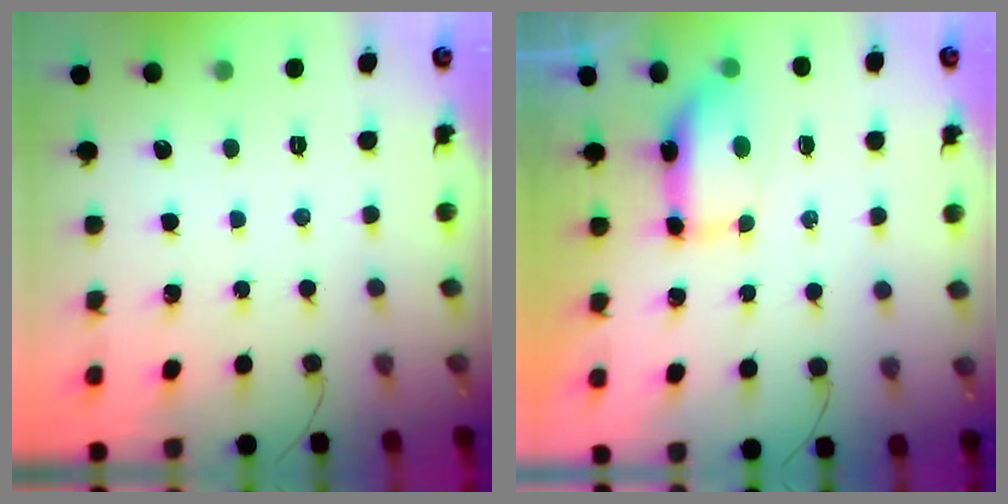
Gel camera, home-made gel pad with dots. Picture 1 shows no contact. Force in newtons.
{"total": 13.9, "press": 9.1, "slide": 10.5}